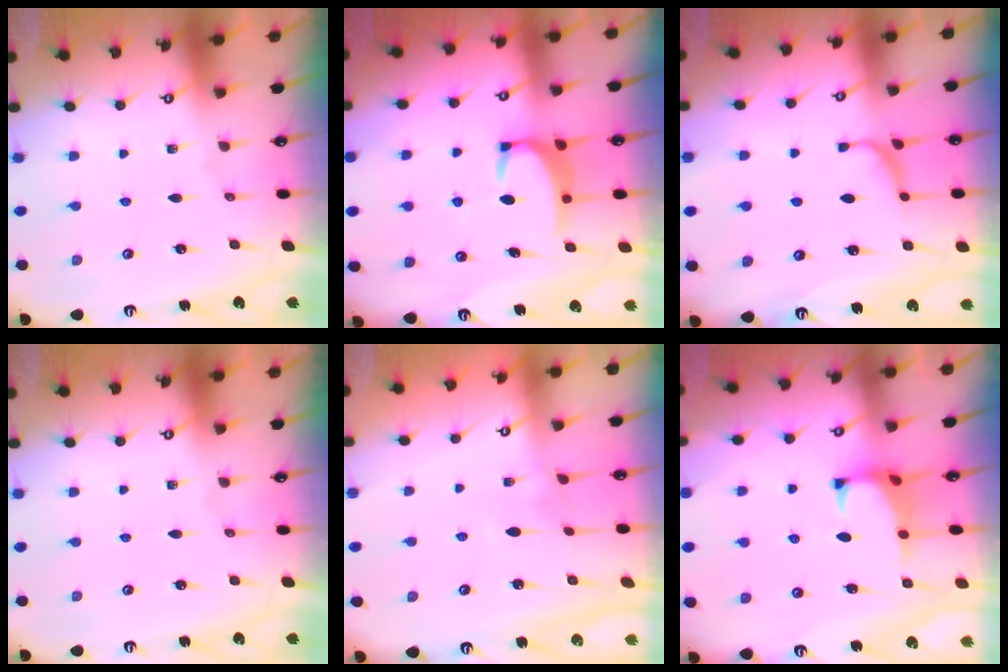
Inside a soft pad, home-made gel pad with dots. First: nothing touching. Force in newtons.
{"total": 3.2, "press": 3.1, "slide": 0.6}
{"total": 1.7, "press": 1.6, "slide": 0.5}
{"total": 0.0}
{"total": 4.1, "press": 4.1, "slide": 0.1}
{"total": 1.6, "press": 1.5, "slide": 0.6}